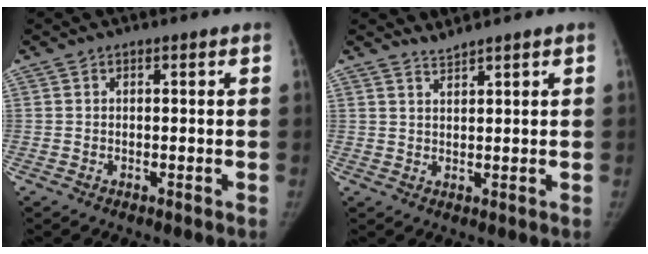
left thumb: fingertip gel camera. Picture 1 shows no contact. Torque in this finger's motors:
{"motor_torque": [-0.41, -0.13, -0.10, 0.44, -0.03]}